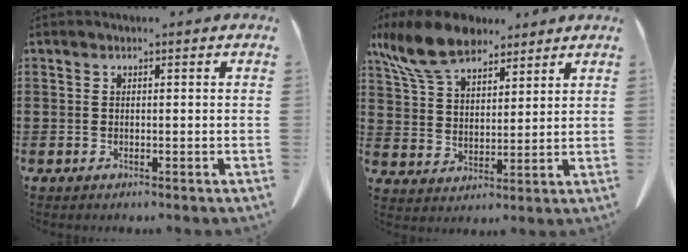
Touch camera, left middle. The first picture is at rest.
{"total": 10.6, "force": [8.2, 4.1, 5.4], "torque": [-0.138, -0.013, 0.155]}